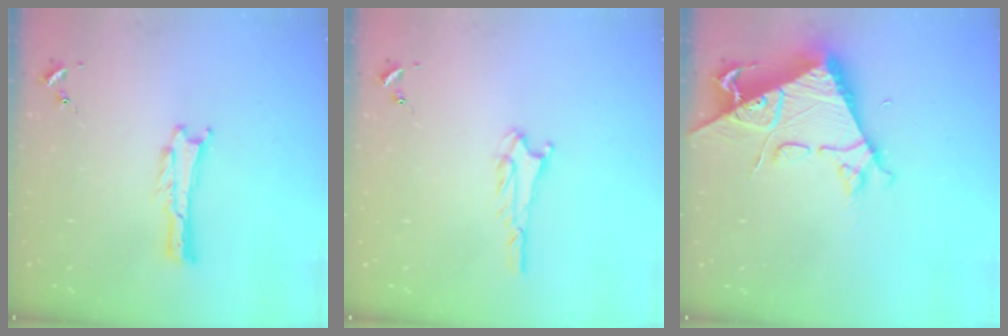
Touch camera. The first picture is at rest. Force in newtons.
{"total": 1.6, "press": 1.6, "slide": 0.1}
{"total": 8.5, "press": 8.4, "slide": 0.9}